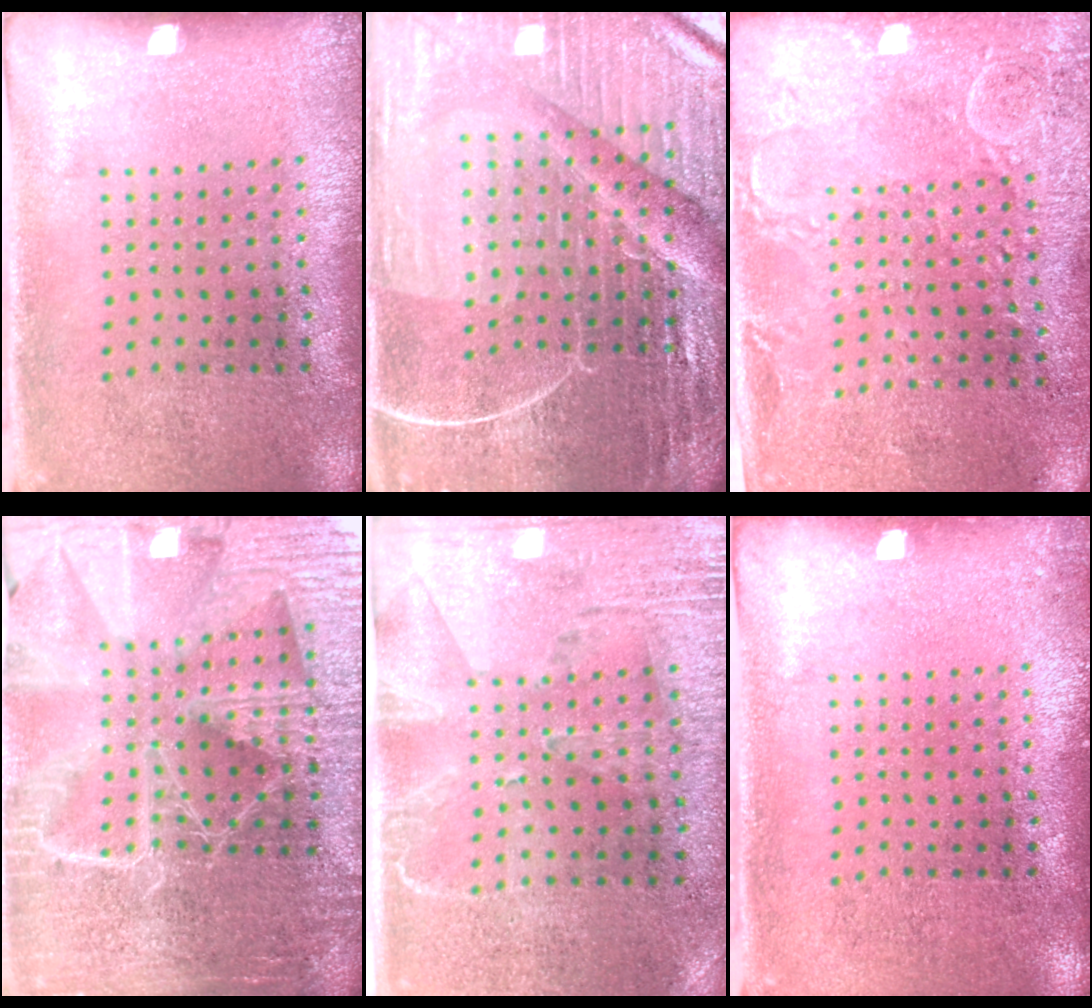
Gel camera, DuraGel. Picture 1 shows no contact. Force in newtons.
{"total": 6.4, "press": 5.7, "slide": 2.9}
{"total": 2.8, "press": 2.5, "slide": 1.2}
{"total": 5.8, "press": 5.1, "slide": 2.7}
{"total": 2.8, "press": 2.4, "slide": 1.5}
{"total": 0.7, "press": 0.7, "slide": 0.2}